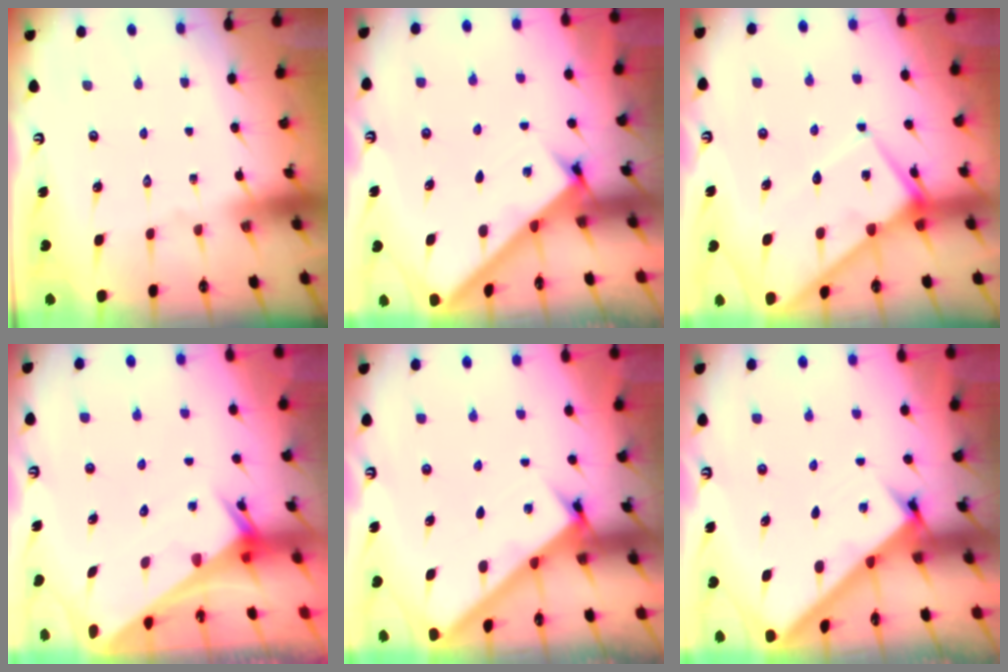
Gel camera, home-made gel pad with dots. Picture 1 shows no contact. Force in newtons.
{"total": 2.6, "press": 2.6, "slide": 0.3}
{"total": 10.4, "press": 10.3, "slide": 0.9}
{"total": 2.5, "press": 2.5, "slide": 0.1}
{"total": 3.0, "press": 3.0, "slide": 0.2}
{"total": 3.0, "press": 2.9, "slide": 0.4}